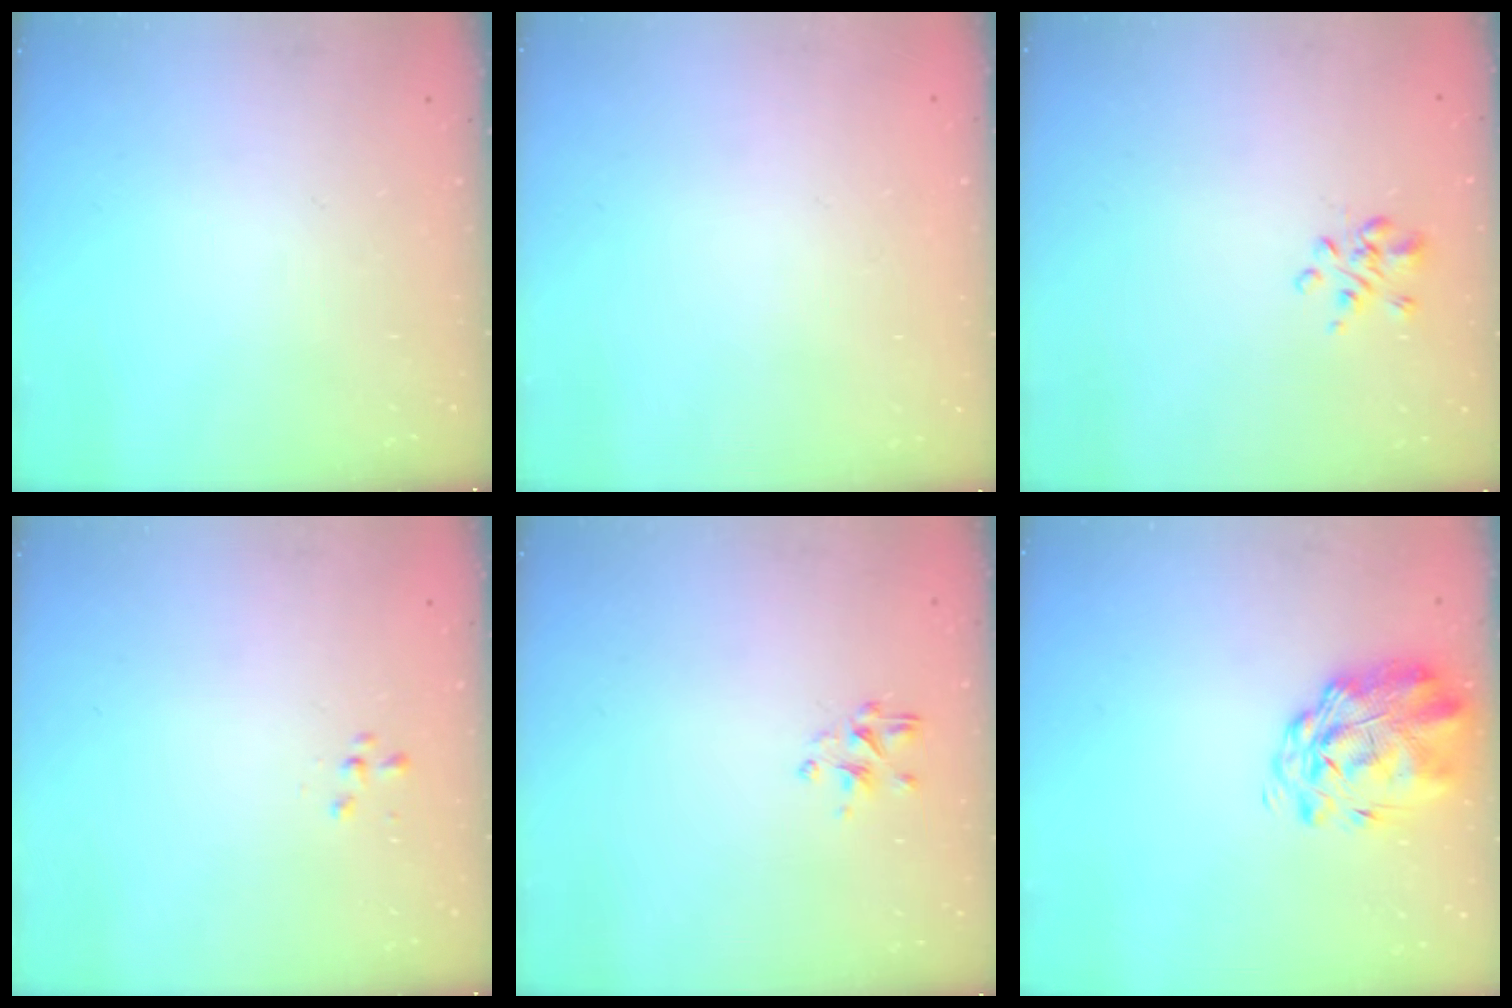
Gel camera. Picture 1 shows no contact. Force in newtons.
{"total": 1.6, "press": 1.6, "slide": 0.2}
{"total": 1.4, "press": 1.2, "slide": 0.8}
{"total": 0.6, "press": 0.6, "slide": 0.2}
{"total": 2.4, "press": 2.2, "slide": 1.0}
{"total": 3.2, "press": 2.8, "slide": 1.7}